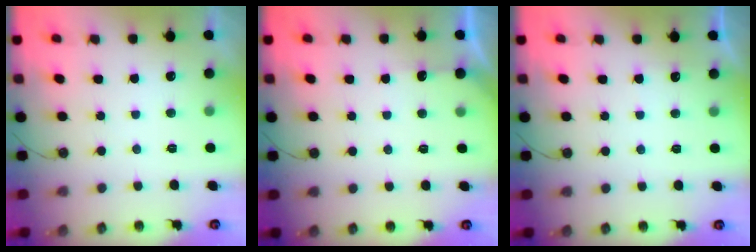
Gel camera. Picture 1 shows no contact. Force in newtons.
{"total": 2.9, "press": 2.8, "slide": 0.4}
{"total": 2.8, "press": 2.8, "slide": 0.5}